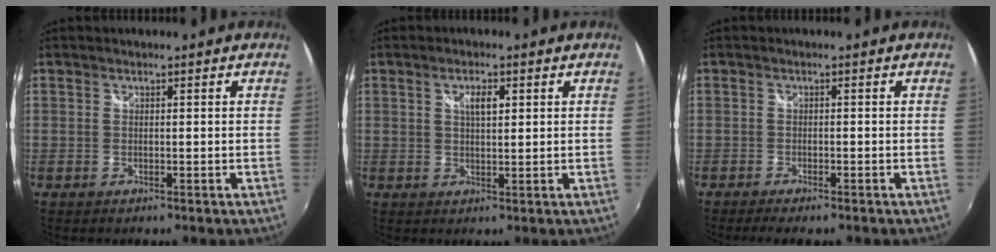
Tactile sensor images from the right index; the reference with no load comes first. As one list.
[{"total": 3.2, "force": [1.2, 1.1, 2.8], "torque": [-0.046, 0.004, 0.020]}, {"total": 3.9, "force": [-3.2, 0.6, 2.1], "torque": [-0.052, -0.017, -0.054]}]